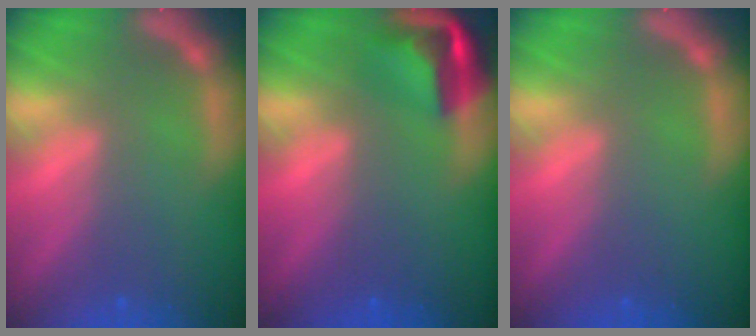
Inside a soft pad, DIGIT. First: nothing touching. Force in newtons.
{"total": 5.0}
{"total": 0.0}